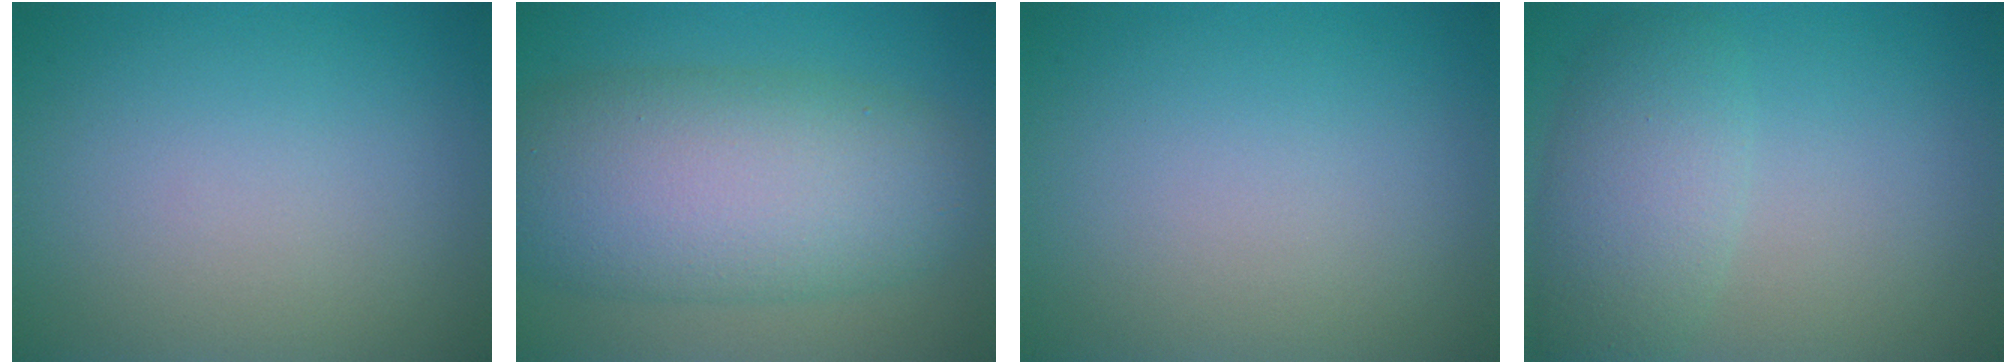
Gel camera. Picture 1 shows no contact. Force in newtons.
{"total": 10.5, "press": 10.5, "slide": 0.2}
{"total": 0.0}
{"total": 4.4, "press": 4.4, "slide": 0.1}